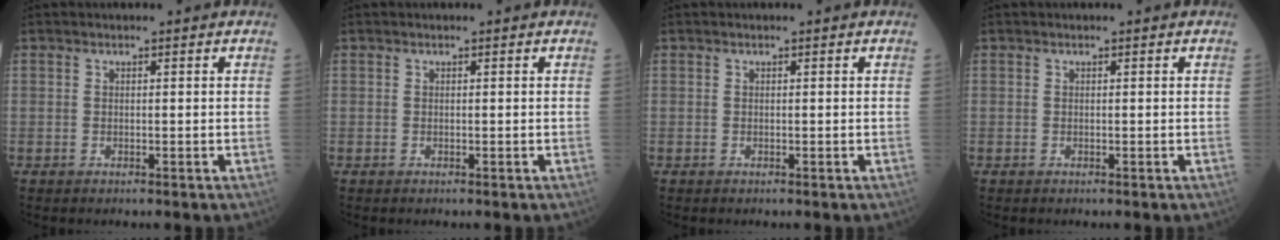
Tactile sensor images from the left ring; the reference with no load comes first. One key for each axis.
{"total": 0.0}
{"total": 0.0}
{"total": 0.0}